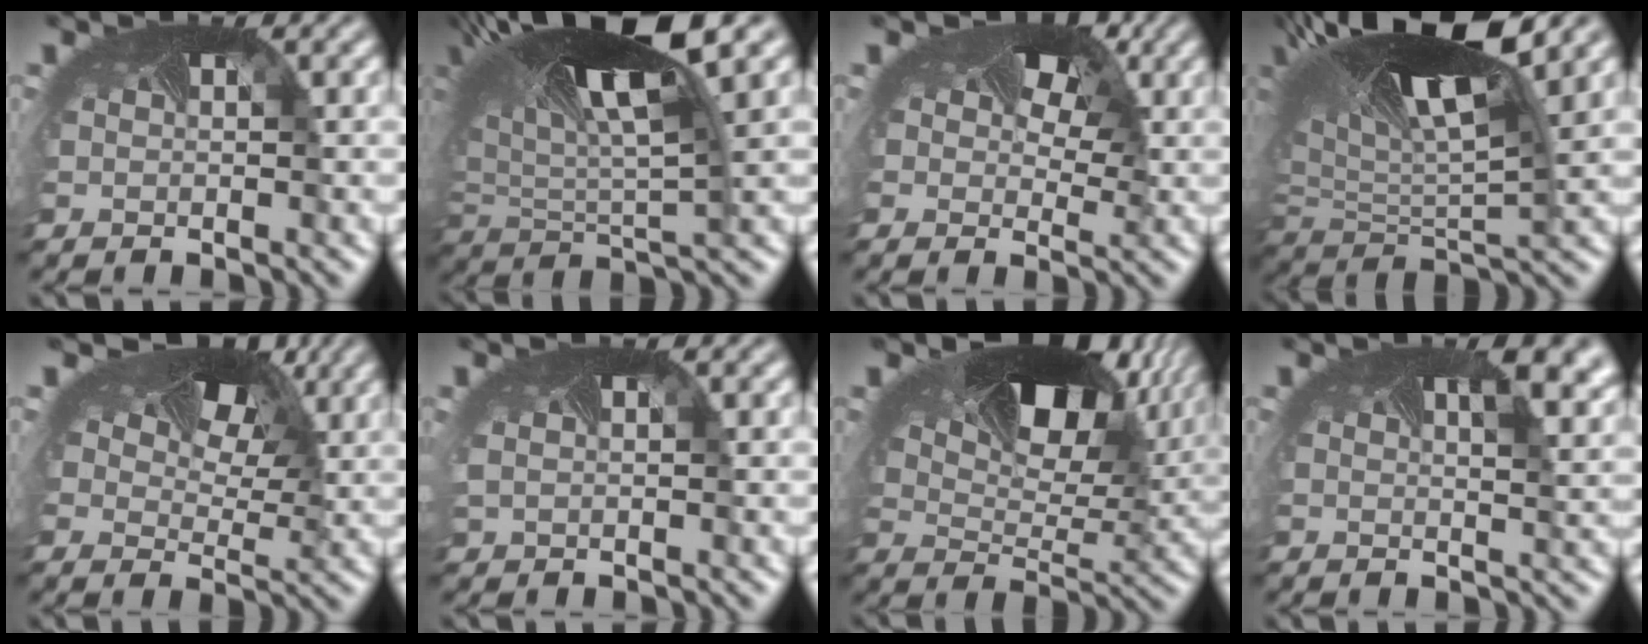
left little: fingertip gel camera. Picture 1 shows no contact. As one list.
[{"total": 13.1, "force": [5.6, 4.5, 10.9], "torque": [-0.241, 0.007, 0.107]}, {"total": 5.6, "force": [2.1, 3.8, 3.5], "torque": [-0.050, -0.003, 0.026]}, {"total": 12.8, "force": [5.6, 5.0, 10.4], "torque": [-0.217, -0.001, 0.103]}, {"total": 6.7, "force": [3.6, 3.9, 4.0], "torque": [-0.066, -0.008, 0.059]}, {"total": 0.7, "force": [0.1, 0.5, 0.5], "torque": [-0.025, -0.002, 0.015]}, {"total": 11.1, "force": [6.5, 5.6, 7.1], "torque": [-0.129, 0.001, 0.110]}, {"total": 6.1, "force": [2.9, 2.7, 4.6], "torque": [-0.052, 0.016, 0.026]}]